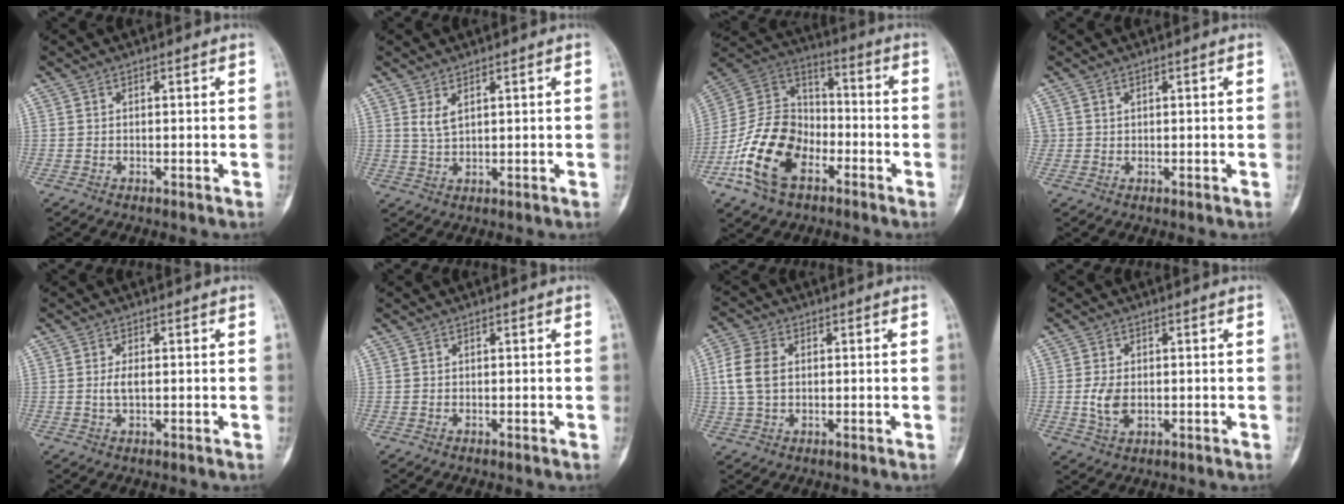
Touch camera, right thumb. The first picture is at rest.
{"total": 2.8, "force": [1.5, 1.0, 2.2], "torque": [-0.045, -0.009, 0.038]}
{"total": 17.7, "force": [-7.8, 11.6, 11.0], "torque": [-0.191, 0.062, -0.151]}
{"total": 0.7, "force": [0.4, 0.5, 0.1], "torque": [0.008, -0.001, 0.005]}
{"total": 2.2, "force": [0.0, 0.9, 2.0], "torque": [-0.042, 0.000, 0.000]}
{"total": 0.0}
{"total": 7.4, "force": [0.9, 5.0, 5.3], "torque": [-0.118, 0.009, 0.018]}
{"total": 4.9, "force": [-0.3, 3.2, 3.7], "torque": [-0.073, -0.003, 0.000]}